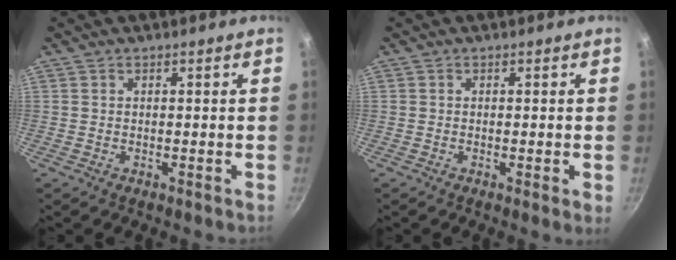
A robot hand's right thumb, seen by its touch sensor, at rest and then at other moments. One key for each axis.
{"total": 1.4, "fx": -0.2, "fy": 0.1, "fz": 1.3, "tx": -0.021, "ty": -0.004, "tz": -0.006}